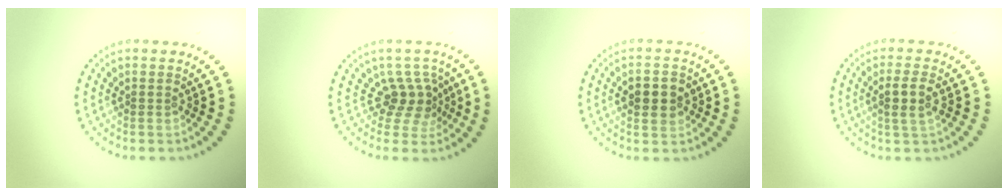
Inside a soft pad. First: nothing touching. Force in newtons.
{"total": 2.8, "press": 2.0, "slide": 1.9}
{"total": 2.8, "press": 2.8, "slide": 0.1}
{"total": 2.1, "press": 1.9, "slide": 0.8}